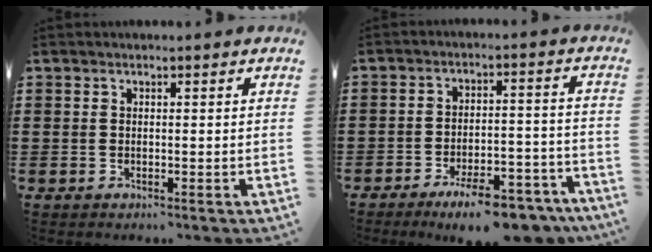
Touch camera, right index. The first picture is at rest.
{"total": 8.5, "force": [-6.9, 1.2, 4.8], "torque": [-0.064, 0.017, -0.122]}